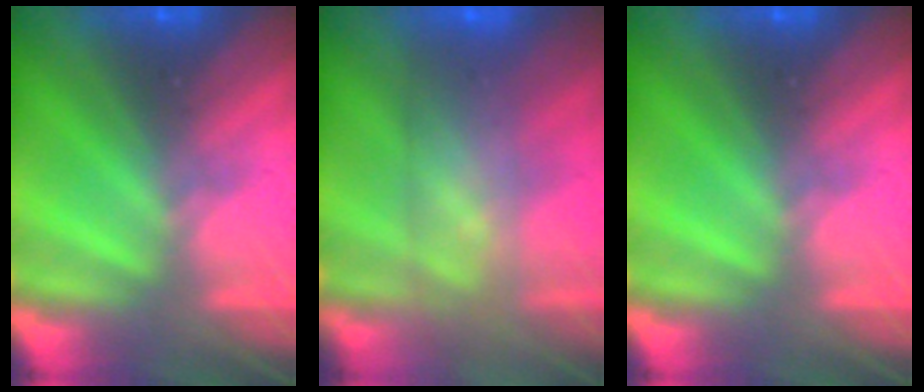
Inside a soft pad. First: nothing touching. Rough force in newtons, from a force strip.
{"total": 9.1}
{"total": 0.0}